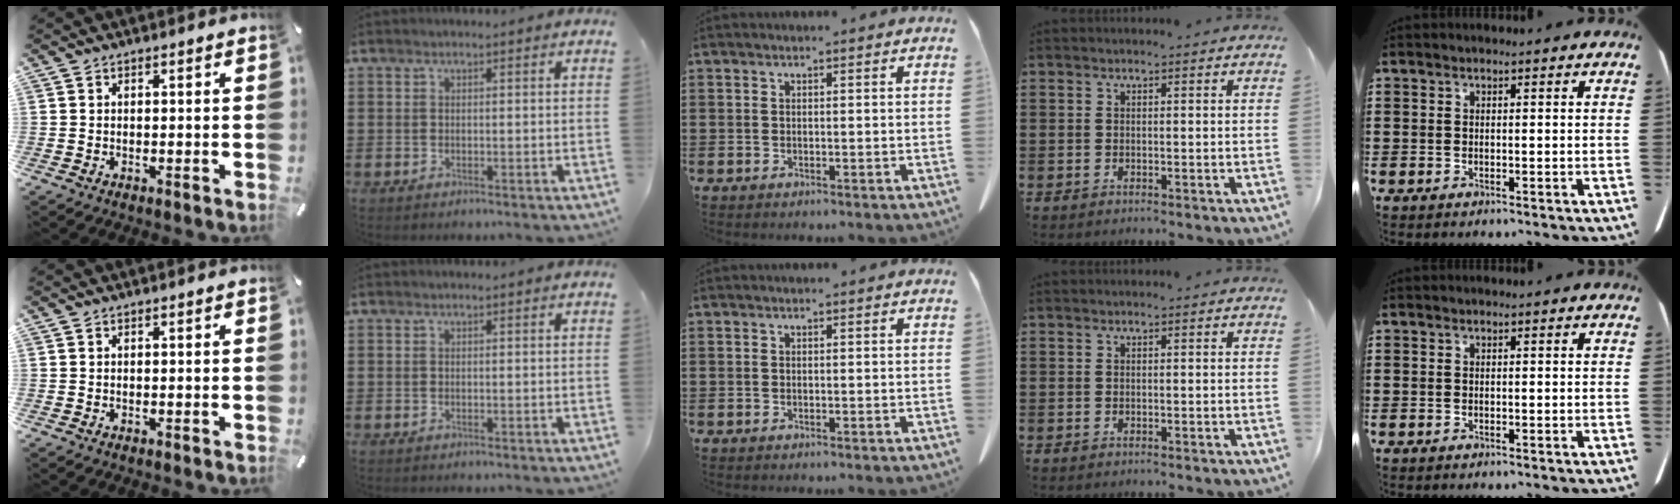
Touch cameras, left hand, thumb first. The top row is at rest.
{}